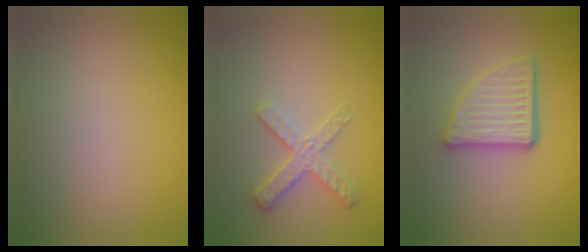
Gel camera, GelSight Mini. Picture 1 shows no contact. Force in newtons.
{"total": 2.6, "press": 2.4, "slide": 1.2}
{"total": 5.0, "press": 3.6, "slide": 3.5}